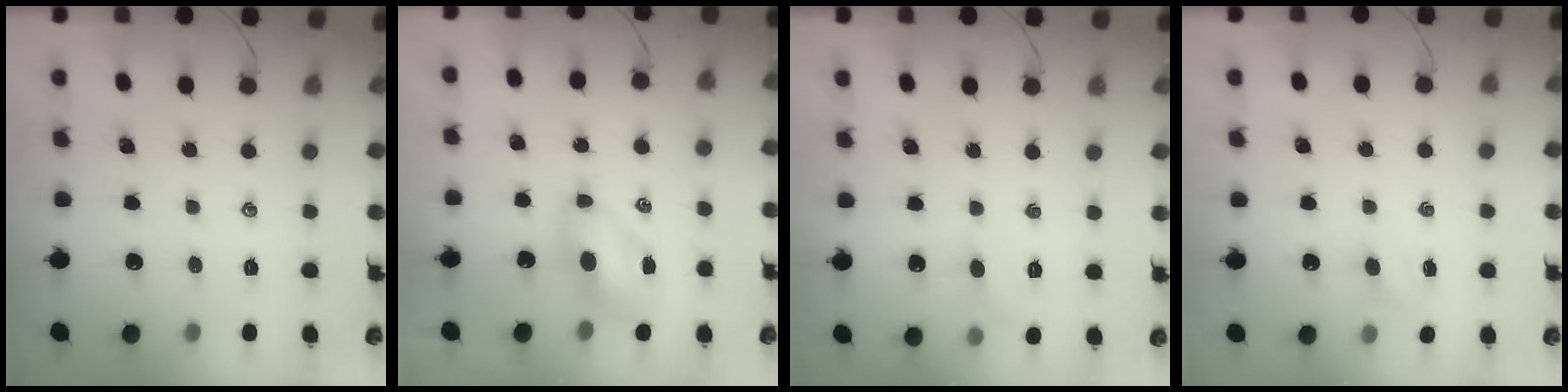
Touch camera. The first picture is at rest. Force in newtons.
{"total": 7.2, "press": 7.1, "slide": 1.2}
{"total": 5.1, "press": 4.8, "slide": 1.7}
{"total": 3.7, "press": 3.4, "slide": 1.3}